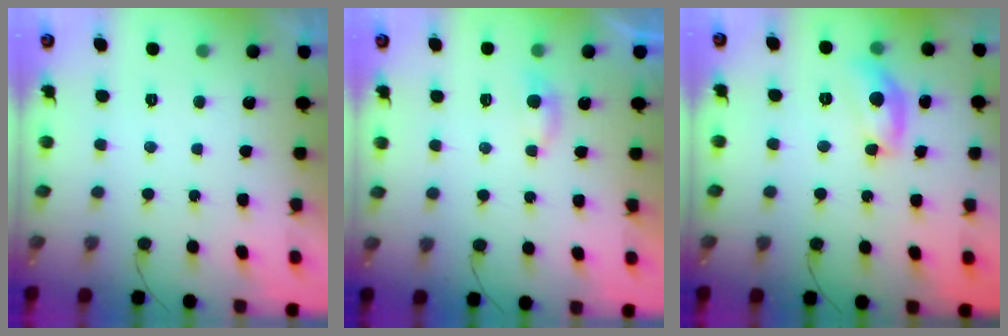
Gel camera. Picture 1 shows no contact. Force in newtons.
{"total": 2.7, "press": 2.6, "slide": 0.5}
{"total": 12.0, "press": 12.0, "slide": 0.6}